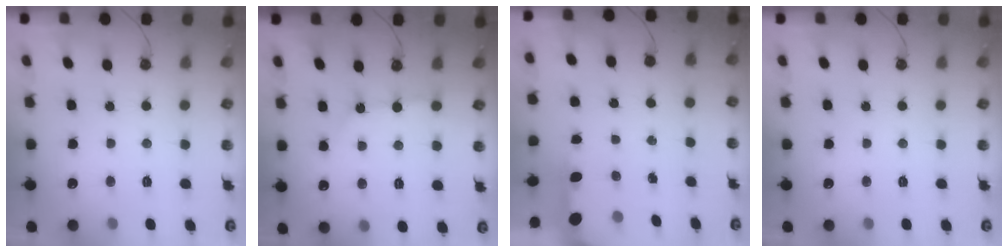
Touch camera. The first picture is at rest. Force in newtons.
{"total": 3.4, "press": 3.4, "slide": 0.3}
{"total": 2.9, "press": 2.9, "slide": 0.2}
{"total": 0.0}